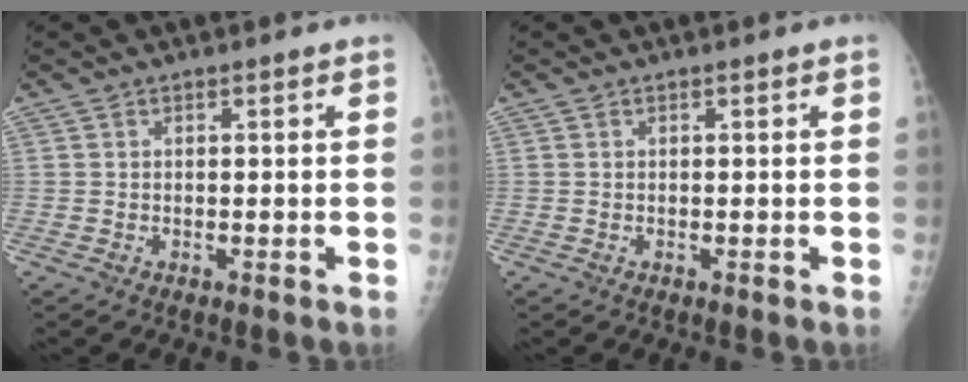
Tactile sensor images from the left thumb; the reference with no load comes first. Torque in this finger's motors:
{"motor_torque": [0.00, 0.00, -0.01, -0.01, 0.00]}